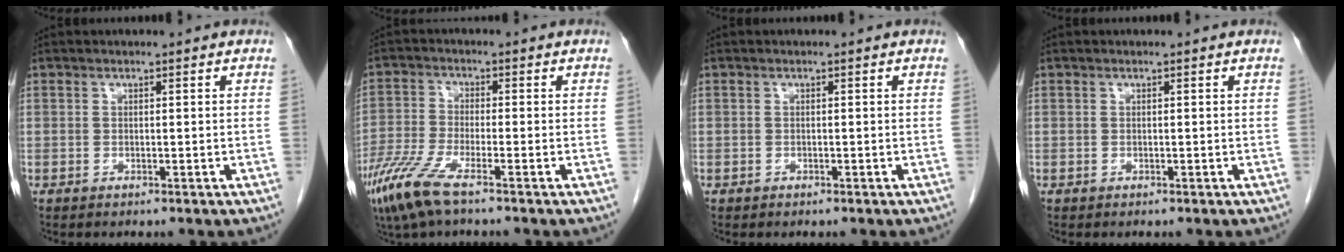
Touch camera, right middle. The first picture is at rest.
{"total": 7.4, "force": [-4.9, 0.8, 5.5], "torque": [-0.134, -0.021, -0.100]}
{"total": 0.0}
{"total": 0.0}